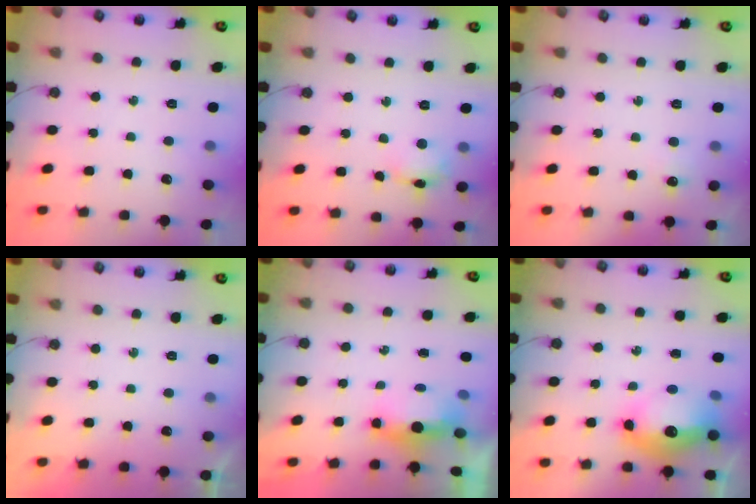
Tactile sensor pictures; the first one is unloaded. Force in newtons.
{"total": 7.2, "press": 7.2, "slide": 0.5}
{"total": 4.6, "press": 4.6, "slide": 0.6}
{"total": 0.0}
{"total": 6.1, "press": 5.3, "slide": 3.0}
{"total": 13.7, "press": 13.6, "slide": 1.5}